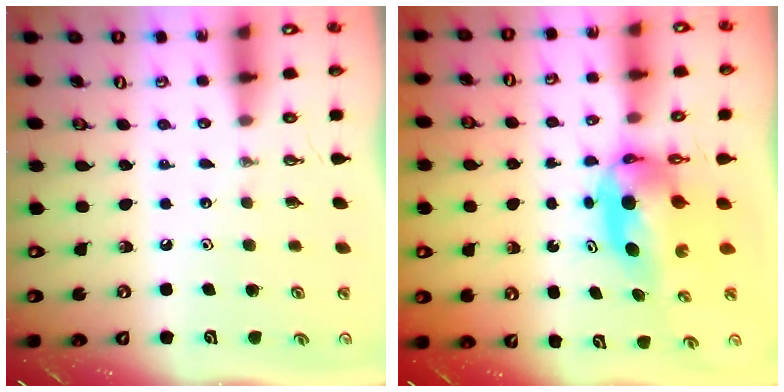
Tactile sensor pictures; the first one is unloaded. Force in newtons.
{"total": 6.0, "press": 5.9, "slide": 1.1}